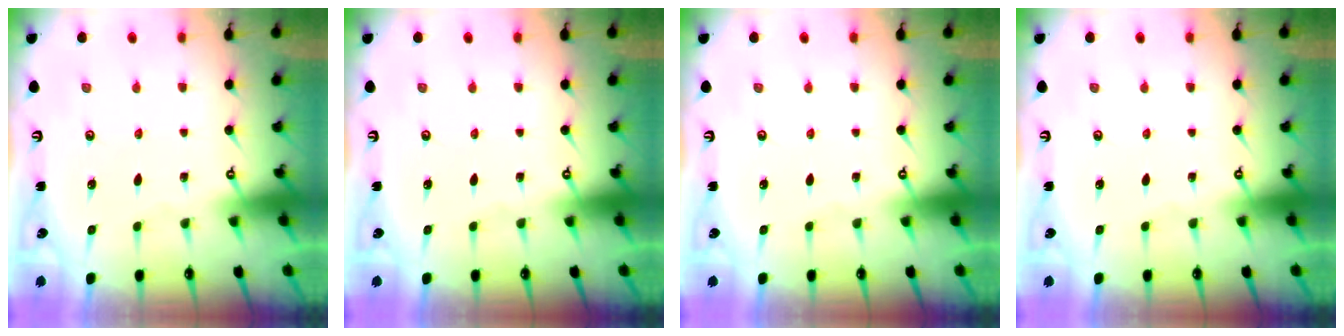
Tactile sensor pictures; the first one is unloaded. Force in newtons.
{"total": 0.0}
{"total": 0.0}
{"total": 0.0}